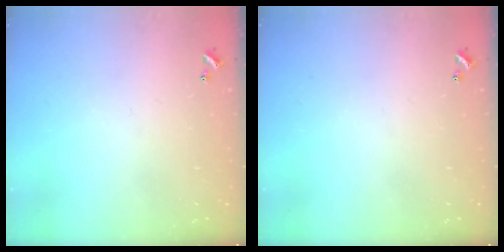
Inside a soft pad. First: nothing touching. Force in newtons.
{"total": 0.0}